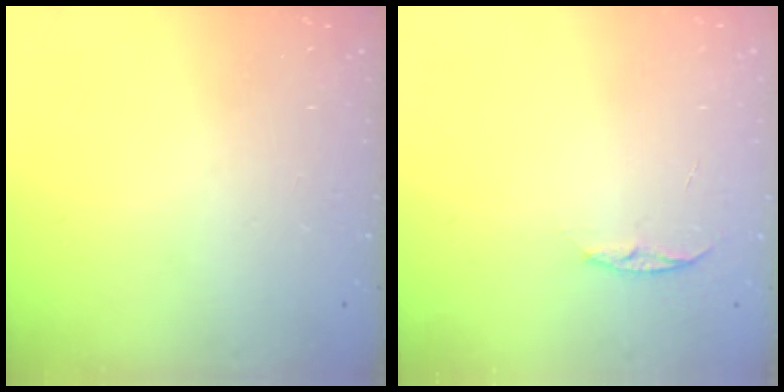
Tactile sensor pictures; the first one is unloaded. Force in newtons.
{"total": 4.5, "press": 4.5, "slide": 0.6}